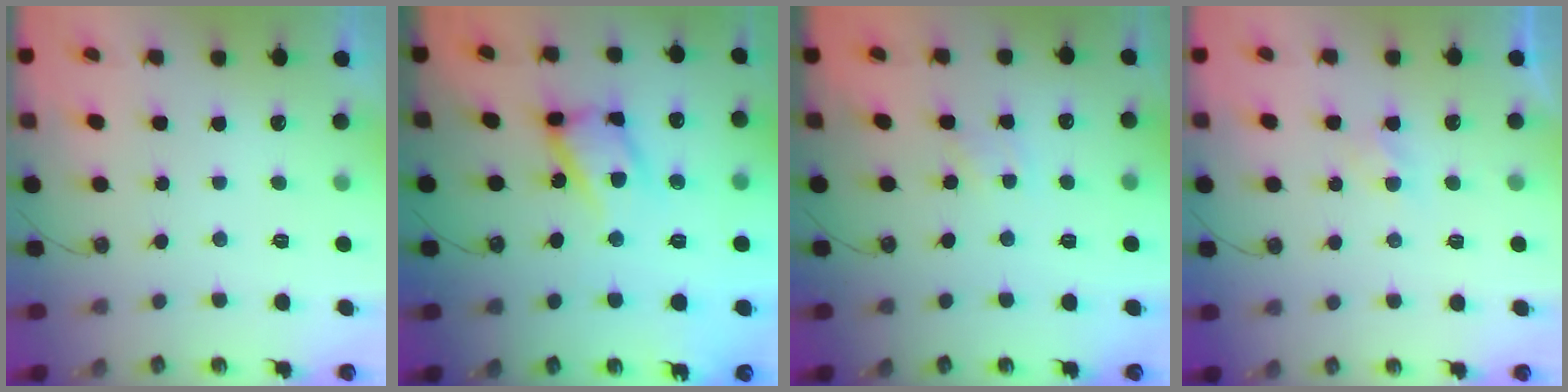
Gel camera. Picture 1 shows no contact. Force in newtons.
{"total": 13.7, "press": 13.5, "slide": 1.8}
{"total": 1.9, "press": 1.9, "slide": 0.4}
{"total": 2.8, "press": 2.7, "slide": 0.6}